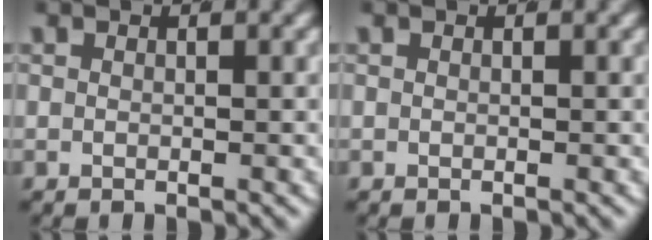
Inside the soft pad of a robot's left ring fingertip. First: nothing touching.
{"total": 0.0}